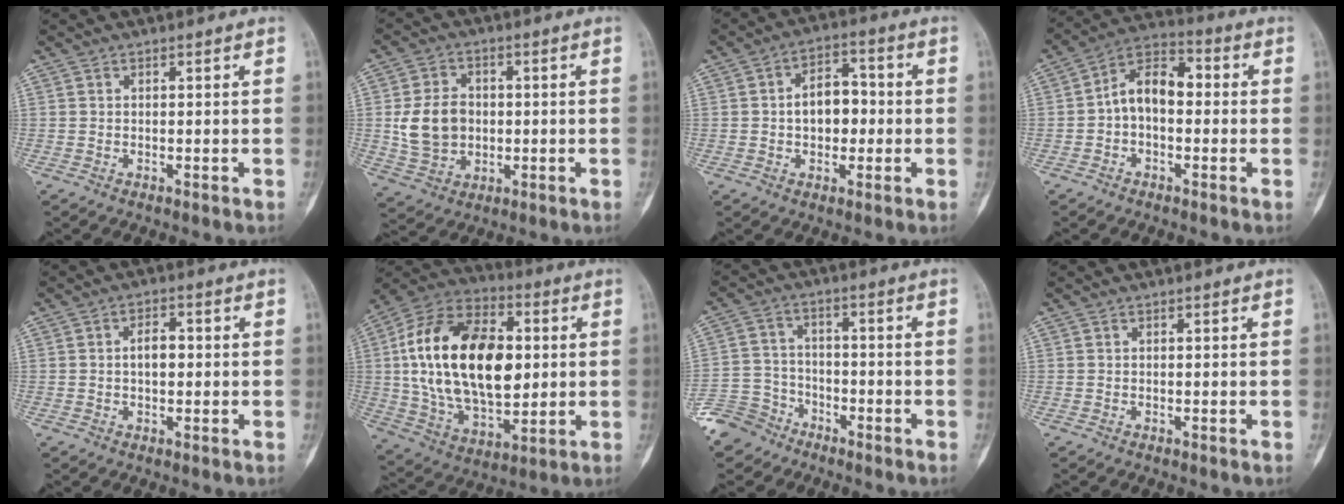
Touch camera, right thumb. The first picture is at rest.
{"total": 10.2, "force": [0.0, 8.0, 6.3], "torque": [-0.102, 0.006, 0.009]}
{"total": 8.5, "force": [-0.2, 5.6, 6.3], "torque": [-0.071, 0.023, -0.008]}
{"total": 9.6, "force": [-0.4, 6.1, 7.4], "torque": [-0.103, 0.038, -0.023]}
{"total": 4.0, "force": [0.3, 2.3, 3.3], "torque": [-0.047, 0.008, 0.003]}
{"total": 27.9, "force": [3.1, 16.2, 22.5], "torque": [-0.388, -0.003, 0.055]}
{"total": 8.1, "force": [-6.2, 5.2, 0.7], "torque": [0.008, 0.039, -0.127]}
{"total": 0.0}